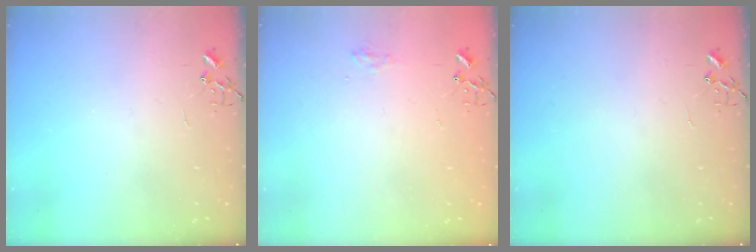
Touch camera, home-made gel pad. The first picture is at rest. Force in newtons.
{"total": 5.9, "press": 5.9, "slide": 0.7}
{"total": 0.0}